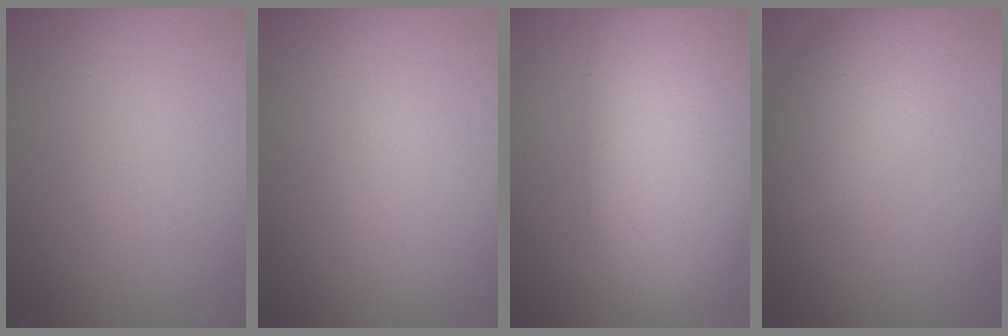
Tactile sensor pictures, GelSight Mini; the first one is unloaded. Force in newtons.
{"total": 0.0}
{"total": 12.1, "press": 12.1, "slide": 0.7}
{"total": 4.7, "press": 4.7, "slide": 0.1}